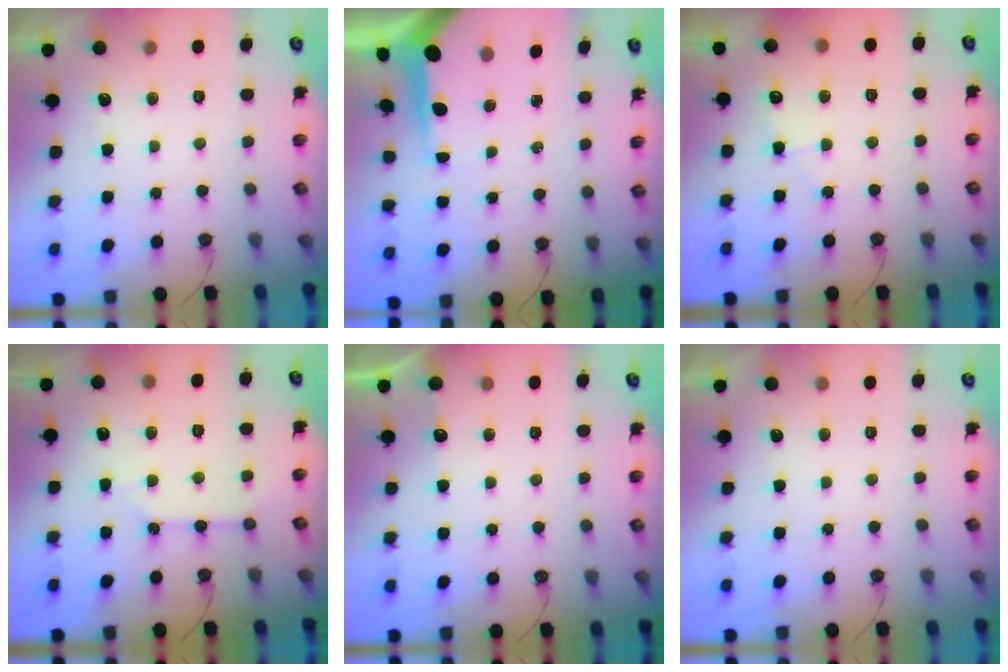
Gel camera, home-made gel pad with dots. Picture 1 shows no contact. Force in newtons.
{"total": 8.0, "press": 8.0, "slide": 0.9}
{"total": 4.4, "press": 4.4, "slide": 0.7}
{"total": 2.6, "press": 2.5, "slide": 0.3}
{"total": 3.7, "press": 3.7, "slide": 0.5}
{"total": 0.0}